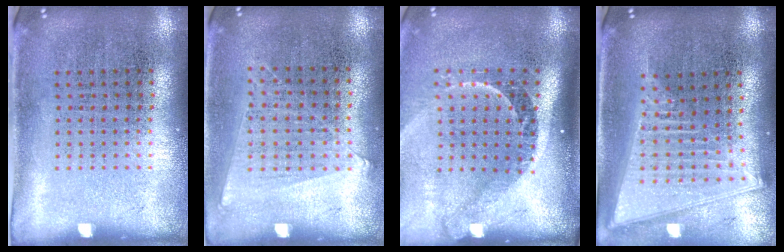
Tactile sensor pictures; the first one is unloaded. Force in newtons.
{"total": 1.1, "press": 1.0, "slide": 0.4}
{"total": 2.3, "press": 1.6, "slide": 1.7}
{"total": 2.1, "press": 1.7, "slide": 1.2}